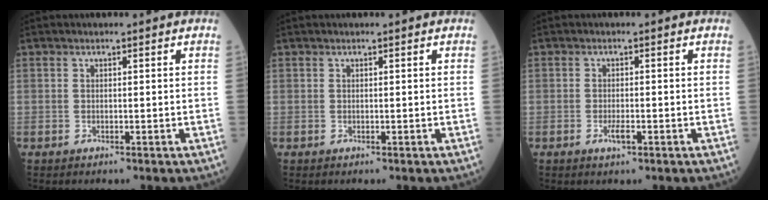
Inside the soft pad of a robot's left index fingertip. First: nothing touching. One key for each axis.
{"total": 0.0}
{"total": 1.7, "fx": -0.9, "fy": 0.4, "fz": 1.4, "tx": -0.028, "ty": -0.006, "tz": -0.017}